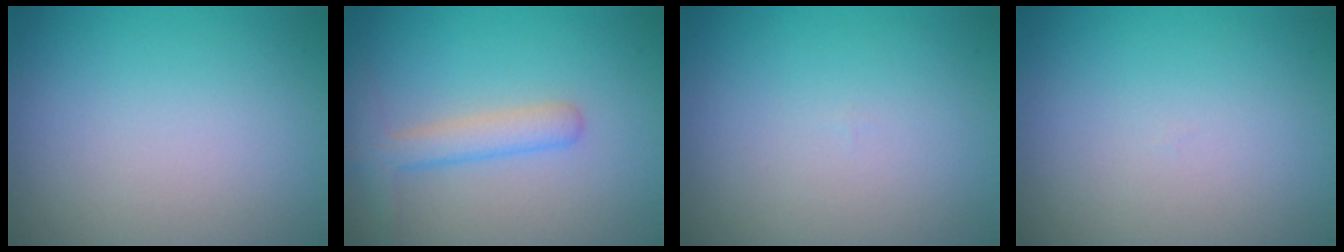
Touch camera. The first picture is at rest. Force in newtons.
{"total": 2.7, "press": 2.7, "slide": 0.1}
{"total": 0.0}
{"total": 0.0}